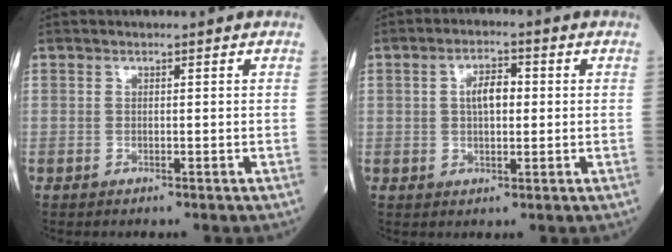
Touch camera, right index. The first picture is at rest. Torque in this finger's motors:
{"motor_torque": [0.45, 0.34, 0.09, 0.06]}